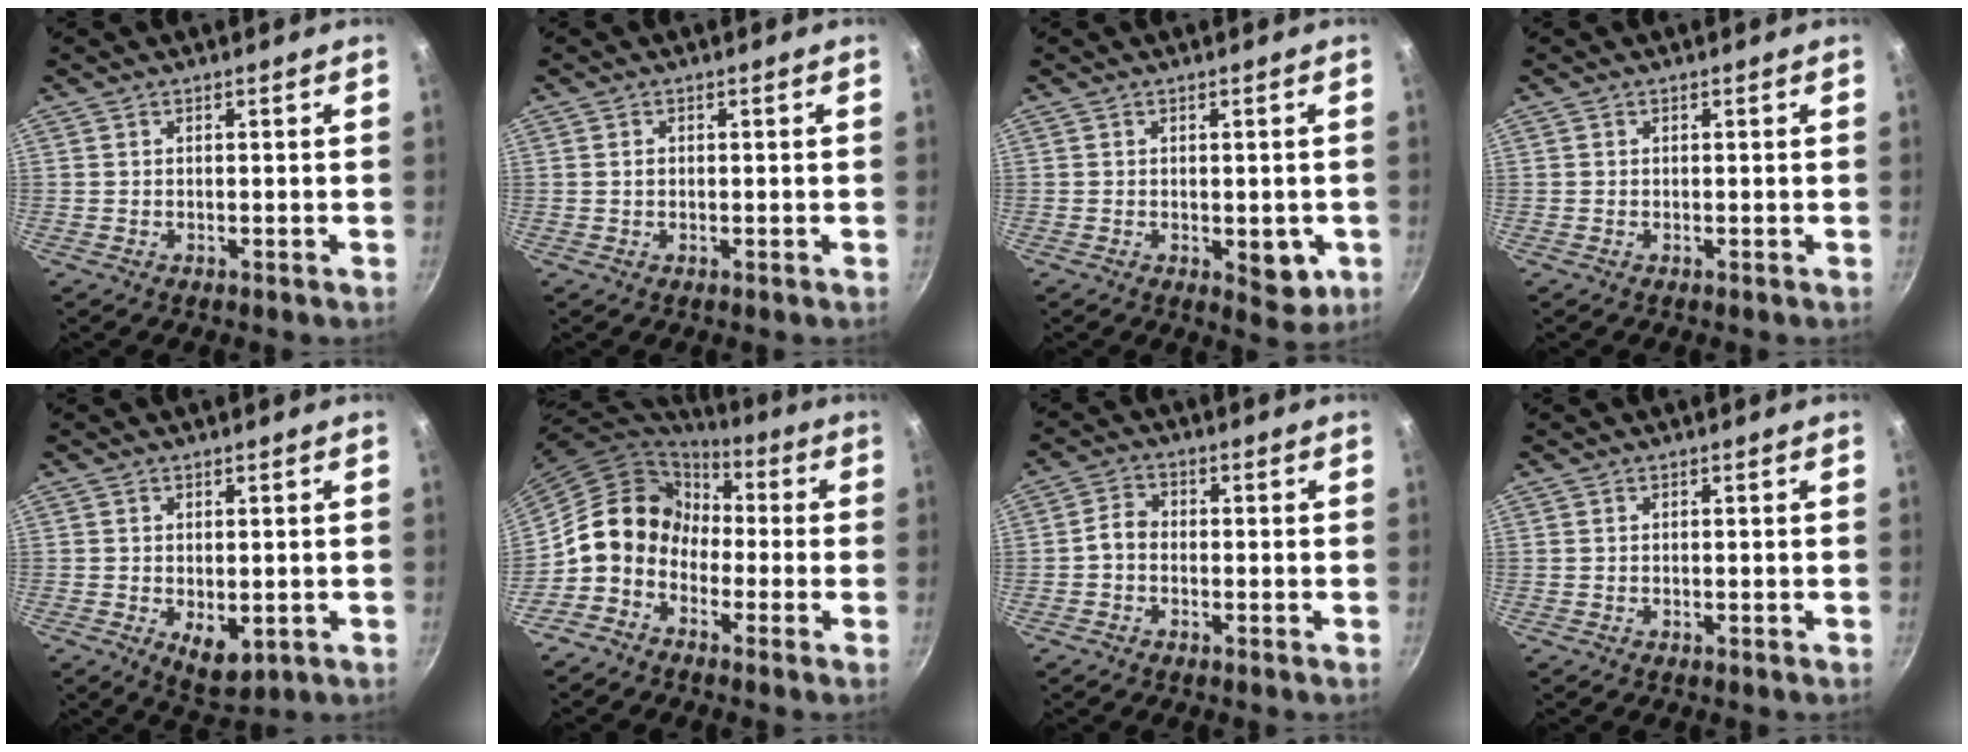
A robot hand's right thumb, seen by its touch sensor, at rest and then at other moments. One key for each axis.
{"total": 1.0, "fx": 0.1, "fy": 0.8, "fz": 0.6, "tx": -0.009, "ty": 0.004, "tz": 0.001}
{"total": 5.8, "fx": -1.2, "fy": 3.2, "fz": 4.6, "tx": -0.034, "ty": 0.000, "tz": -0.010}
{"total": 0.0}
{"total": 5.7, "fx": -0.9, "fy": 3.4, "fz": 4.5, "tx": -0.057, "ty": -0.013, "tz": -0.003}
{"total": 11.9, "fx": -2.4, "fy": 10.1, "fz": 5.8, "tx": -0.065, "ty": 0.051, "tz": -0.067}
{"total": 3.1, "fx": -0.9, "fy": 2.3, "fz": 1.8, "tx": -0.032, "ty": 0.020, "tz": -0.028}
{"total": 0.0}